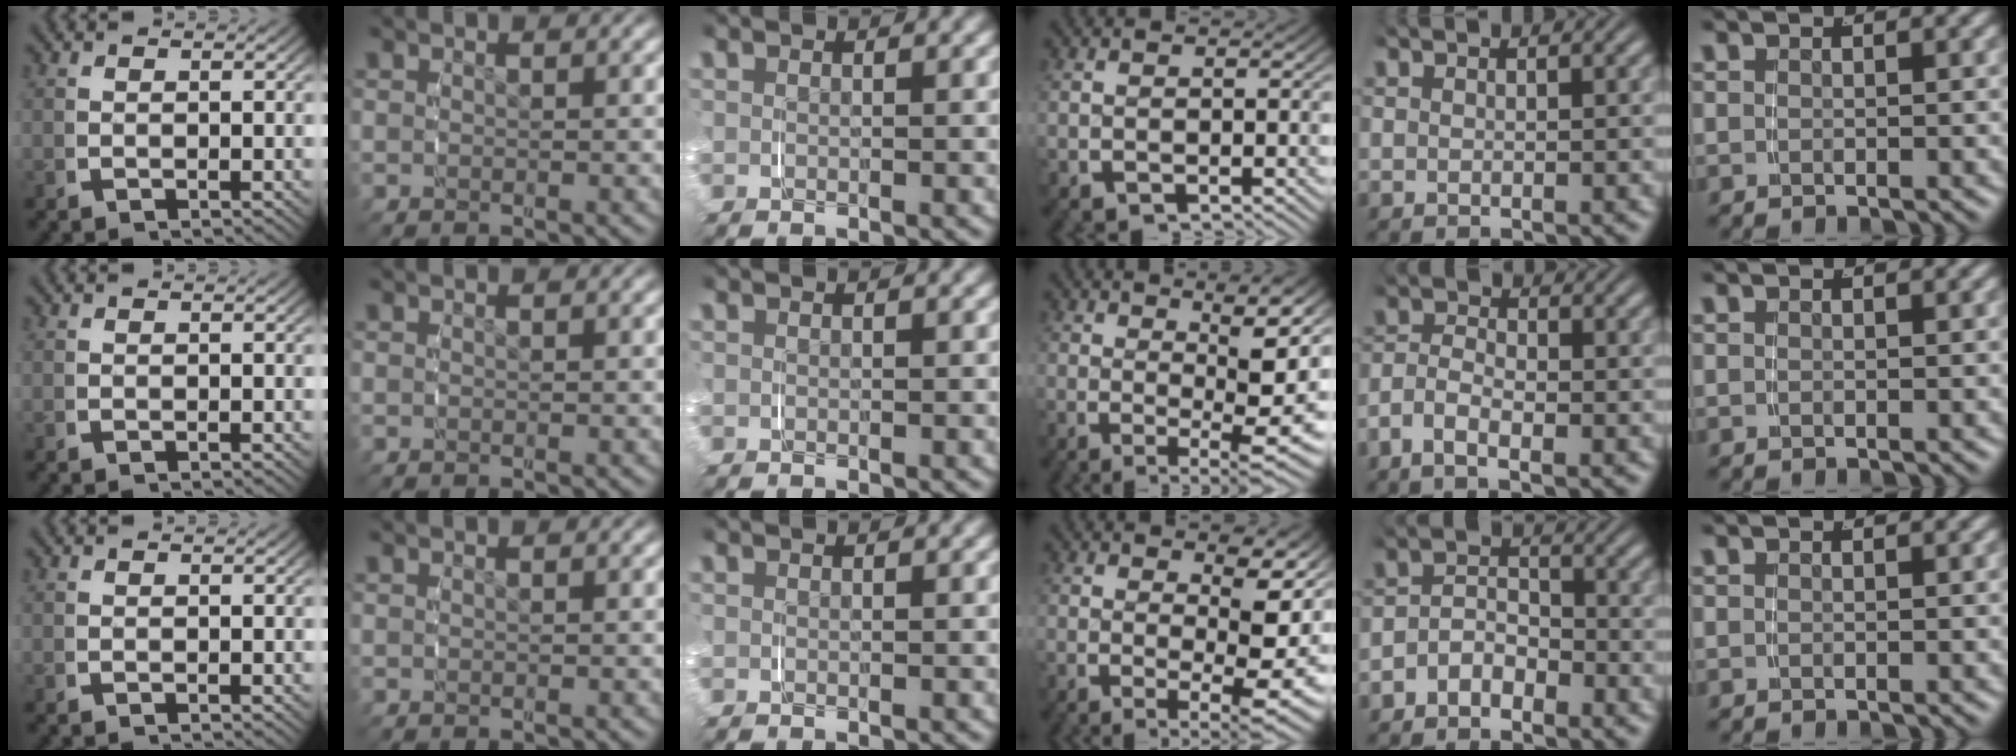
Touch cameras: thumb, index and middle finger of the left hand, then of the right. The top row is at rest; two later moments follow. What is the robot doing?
{"motion": "grasp_and_lifting", "object": "jacket"}